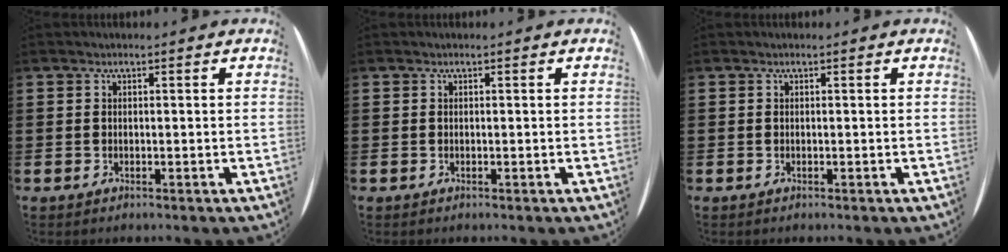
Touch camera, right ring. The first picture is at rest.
{"total": 0.0}
{"total": 0.0}